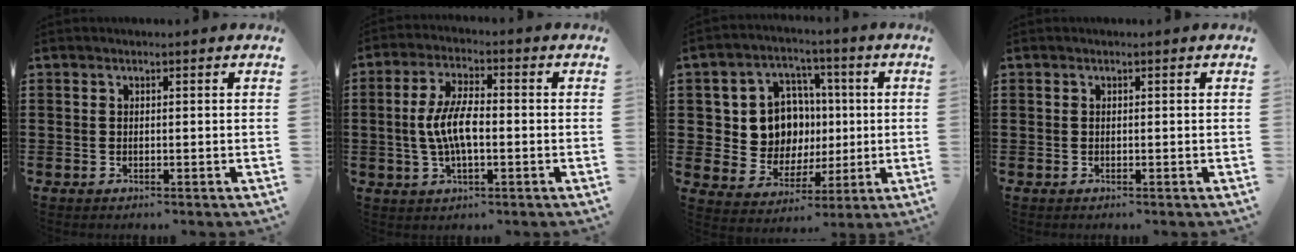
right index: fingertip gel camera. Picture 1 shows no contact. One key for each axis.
{"total": 7.1, "fx": -0.7, "fy": 2.5, "fz": 6.7, "tx": -0.144, "ty": -0.004, "tz": -0.020}
{"total": 10.1, "fx": 1.2, "fy": 8.8, "fz": 4.8, "tx": -0.104, "ty": 0.013, "tz": 0.030}
{"total": 0.0}